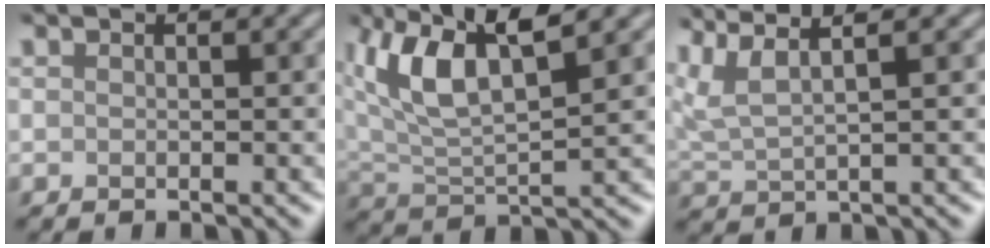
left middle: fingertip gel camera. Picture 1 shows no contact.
{"total": 5.7, "force": [2.4, 2.2, 4.7], "torque": [-0.115, 0.003, 0.069]}
{"total": 3.1, "force": [2.4, 0.0, 1.9], "torque": [-0.077, 0.005, 0.073]}